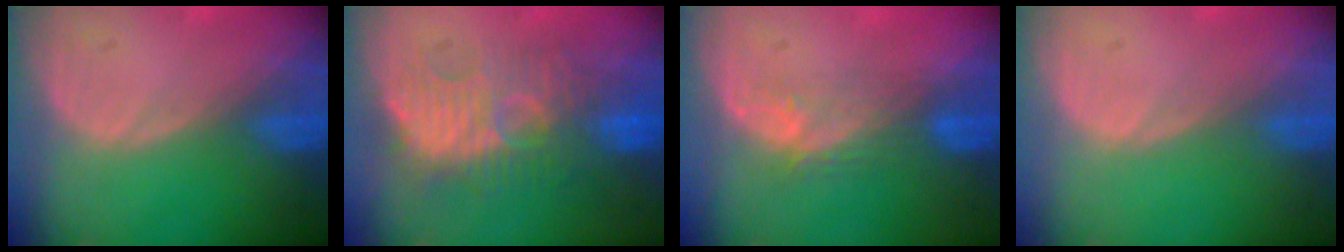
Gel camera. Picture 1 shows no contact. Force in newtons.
{"total": 9.8, "press": 9.8, "slide": 0.8}
{"total": 4.0, "press": 3.7, "slide": 1.6}
{"total": 0.0}